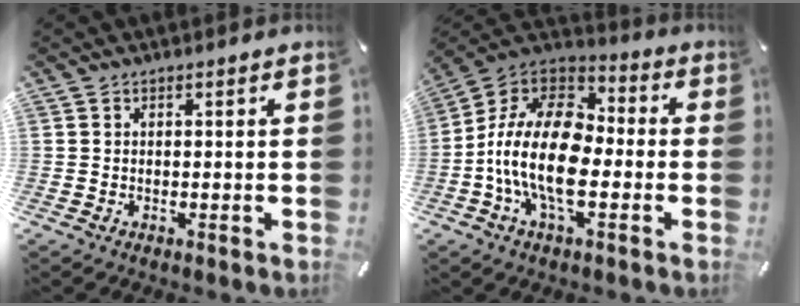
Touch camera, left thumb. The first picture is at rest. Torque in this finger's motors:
{"motor_torque": [0.07, 2.29, 1.79, 0.07, 0.74]}